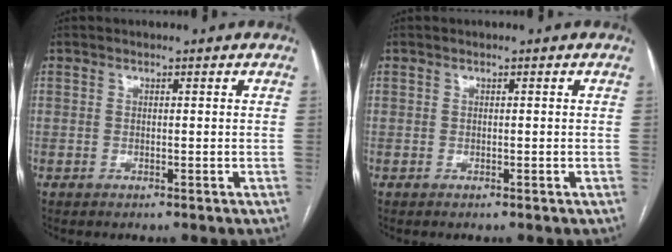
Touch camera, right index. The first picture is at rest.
{"total": 0.0}